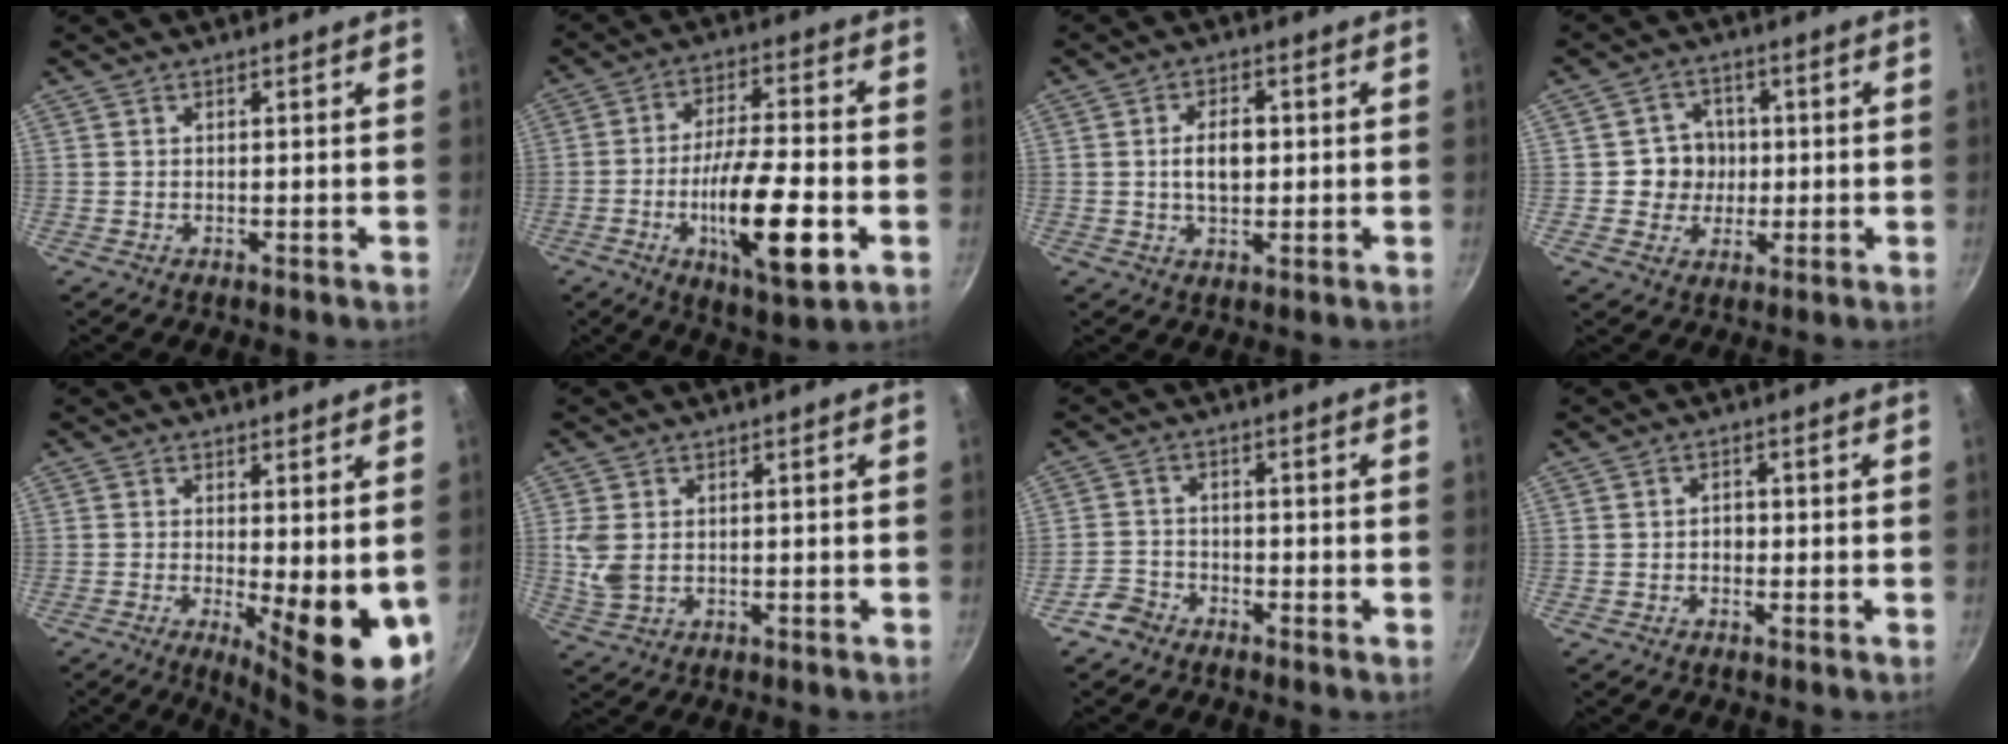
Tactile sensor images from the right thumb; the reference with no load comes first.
{"total": 17.7, "force": [-5.2, 5.4, 16.0], "torque": [-0.271, 0.017, -0.087]}
{"total": 6.2, "force": [0.3, 3.7, 5.0], "torque": [-0.069, 0.008, 0.004]}
{"total": 8.4, "force": [-0.2, 7.8, 3.1], "torque": [-0.009, 0.011, -0.009]}
{"total": 10.9, "force": [-1.2, 3.4, 10.3], "torque": [-0.121, -0.014, -0.004]}
{"total": 5.0, "force": [0.5, 3.5, 3.6], "torque": [-0.076, -0.004, 0.014]}
{"total": 3.5, "force": [-2.7, 2.1, 0.8], "torque": [-0.012, 0.030, -0.054]}
{"total": 1.9, "force": [-0.4, 1.5, 1.1], "torque": [-0.010, 0.008, -0.008]}